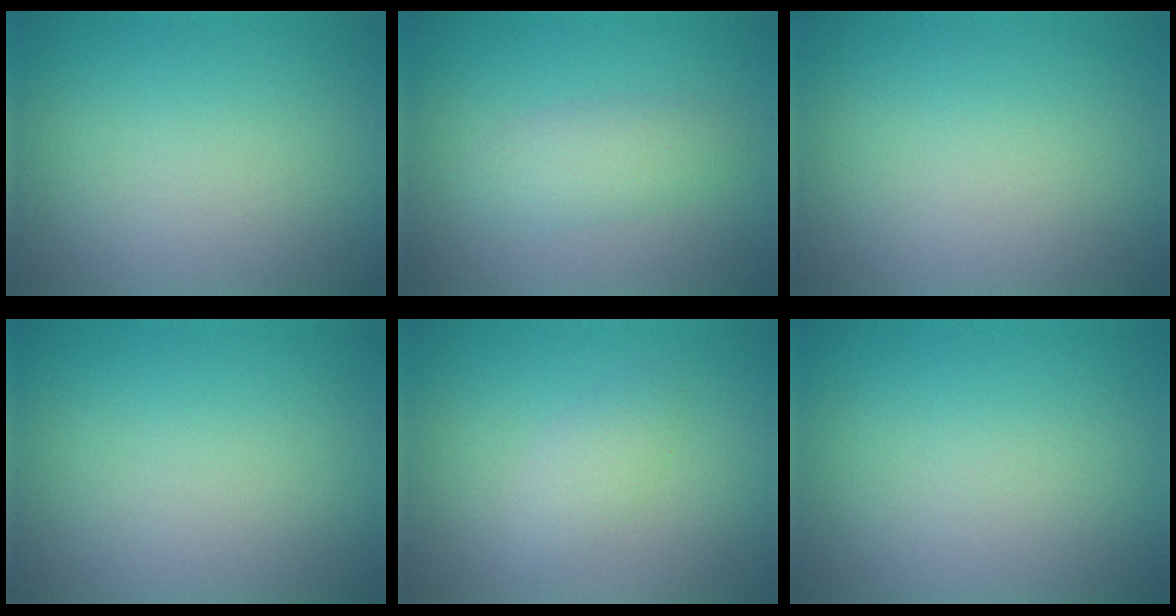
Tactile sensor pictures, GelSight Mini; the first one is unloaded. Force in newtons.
{"total": 2.4, "press": 2.4, "slide": 0.1}
{"total": 0.0}
{"total": 0.0}
{"total": 1.7, "press": 1.7, "slide": 0.1}
{"total": 0.0}